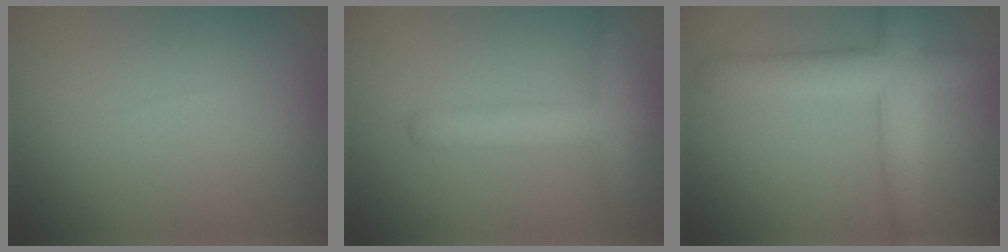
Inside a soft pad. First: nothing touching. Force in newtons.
{"total": 3.7, "press": 3.7, "slide": 0.2}
{"total": 5.6, "press": 5.6, "slide": 0.2}